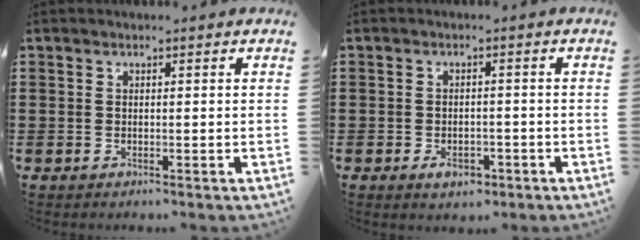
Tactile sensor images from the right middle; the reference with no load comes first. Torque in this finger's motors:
{"motor_torque": [1.36, 0.03, 0.11, 0.05]}